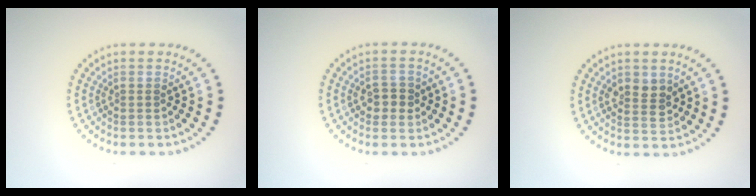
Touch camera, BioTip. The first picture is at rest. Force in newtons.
{"total": 1.9, "press": 1.8, "slide": 0.4}
{"total": 2.2, "press": 2.2, "slide": 0.4}